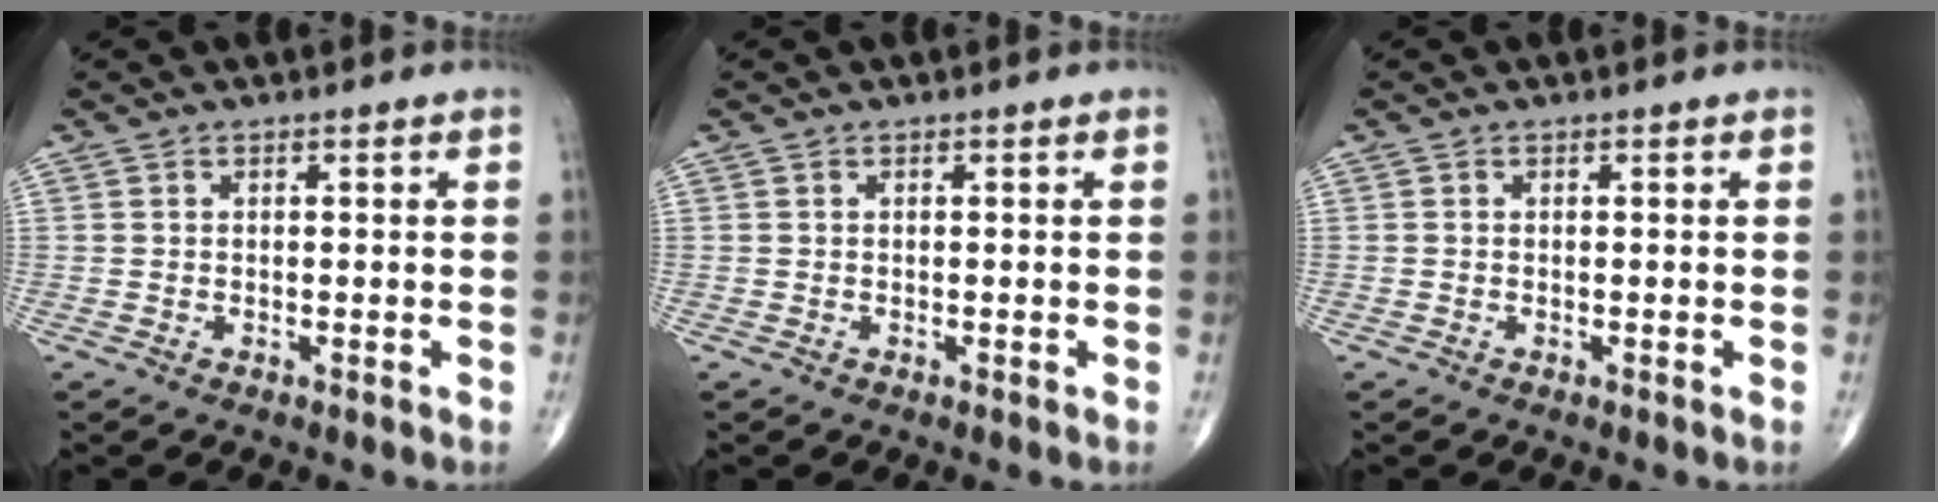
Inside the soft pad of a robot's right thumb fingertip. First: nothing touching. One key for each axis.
{"total": 0.0}
{"total": 0.0}